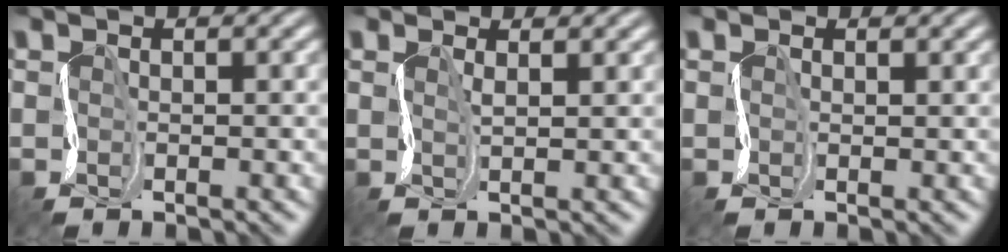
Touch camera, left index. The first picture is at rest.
{"total": 1.2, "force": [1.1, 0.5, -0.1], "torque": [0.009, 0.008, 0.013]}
{"total": 1.0, "force": [0.7, 0.4, -0.6], "torque": [0.018, 0.007, 0.011]}